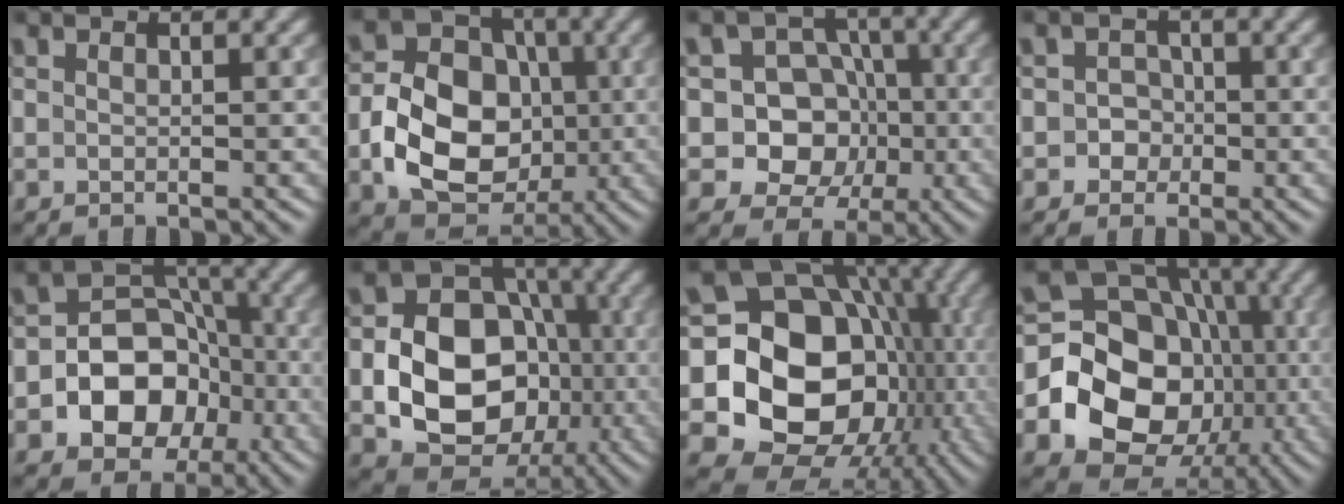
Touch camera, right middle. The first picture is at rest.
{"total": 10.2, "force": [-2.1, 7.7, 6.3], "torque": [-0.111, 0.000, -0.045]}
{"total": 9.6, "force": [-1.3, 8.8, 3.6], "torque": [-0.060, 0.037, -0.058]}
{"total": 1.9, "force": [-0.5, 1.8, 0.3], "torque": [0.020, 0.004, -0.017]}
{"total": 8.8, "force": [-2.7, 7.1, 4.5], "torque": [-0.046, 0.007, -0.075]}
{"total": 12.4, "force": [-2.3, 9.6, 7.6], "torque": [-0.121, -0.007, -0.048]}
{"total": 18.7, "force": [-2.0, 15.5, 10.2], "torque": [-0.153, -0.021, -0.037]}
{"total": 16.1, "force": [-3.1, 13.4, 8.4], "torque": [-0.130, -0.022, -0.069]}